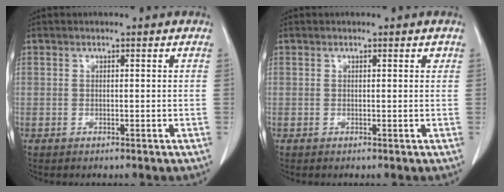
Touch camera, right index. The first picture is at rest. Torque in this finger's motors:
{"motor_torque": [0.03, 0.00, -0.01, -0.01]}